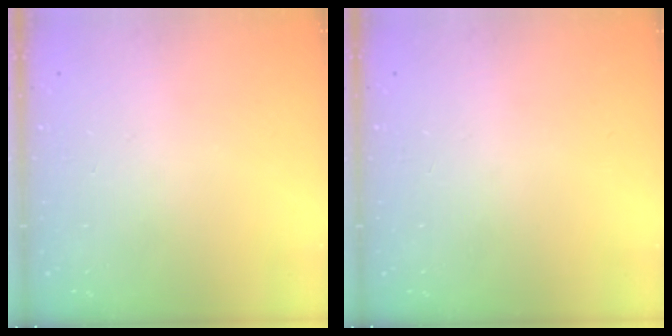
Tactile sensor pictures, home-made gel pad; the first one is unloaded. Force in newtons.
{"total": 0.0}